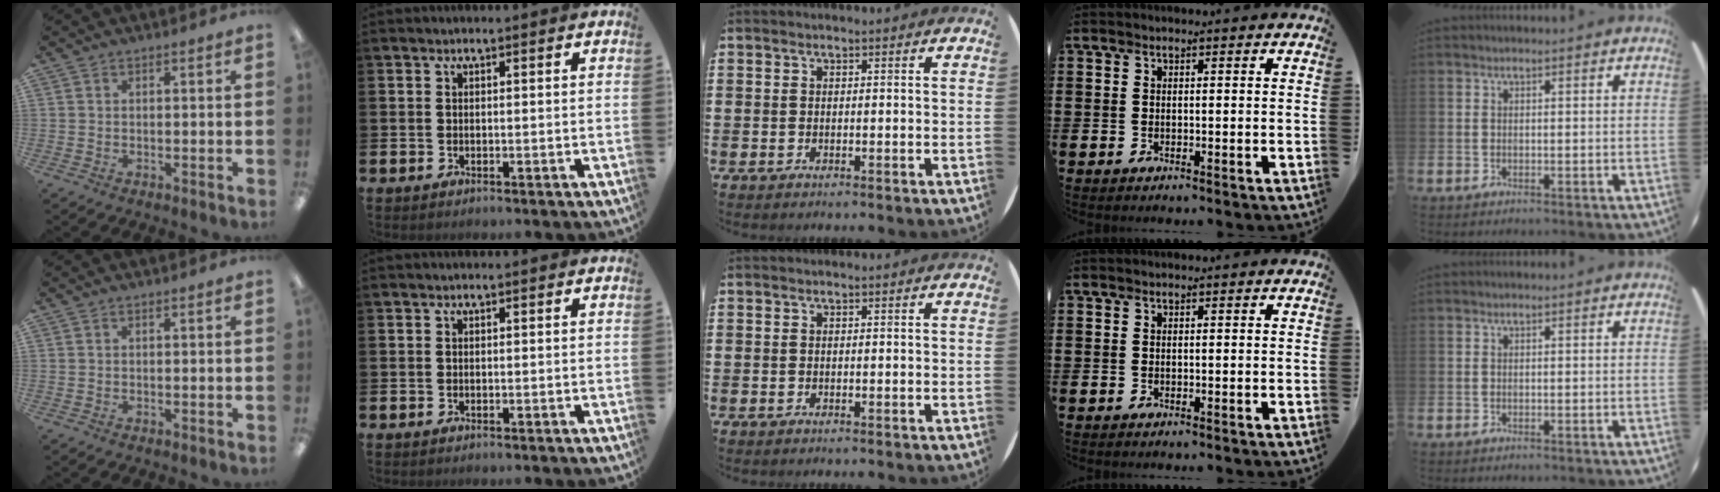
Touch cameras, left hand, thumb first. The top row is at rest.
{}